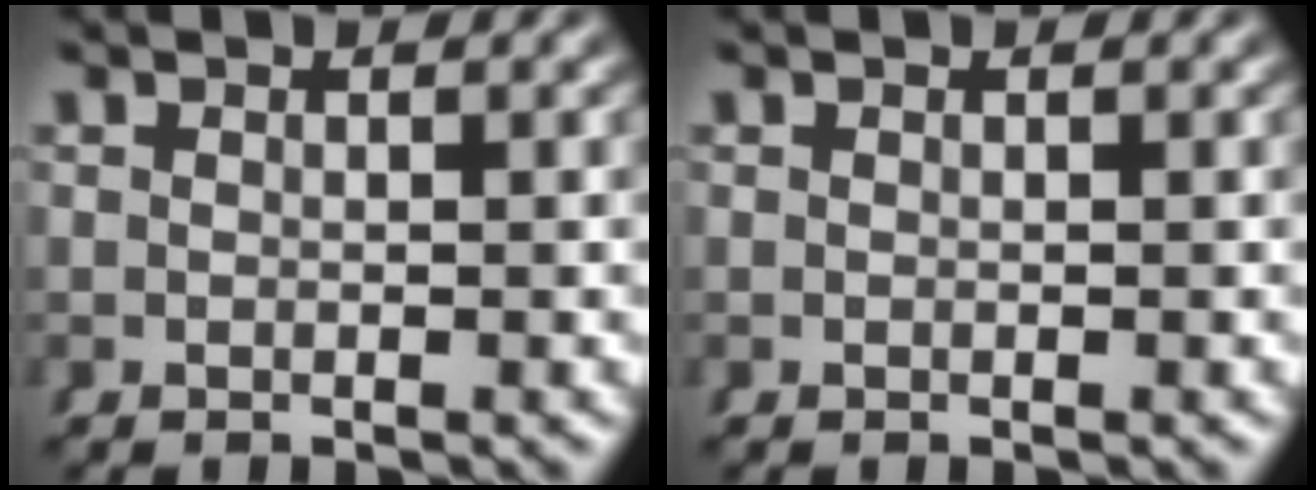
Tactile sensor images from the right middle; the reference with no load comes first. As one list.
[{"total": 0.0}]